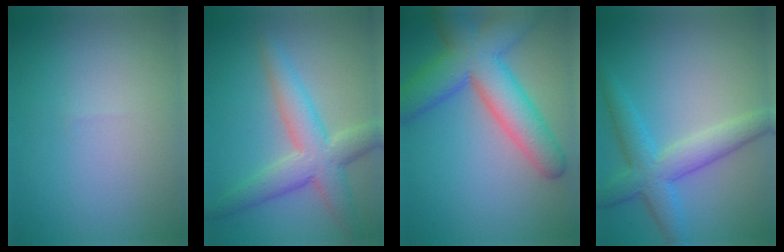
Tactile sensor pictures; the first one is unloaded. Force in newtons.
{"total": 5.6, "press": 5.6, "slide": 0.2}
{"total": 8.6, "press": 8.6, "slide": 0.4}
{"total": 4.9, "press": 4.8, "slide": 0.2}